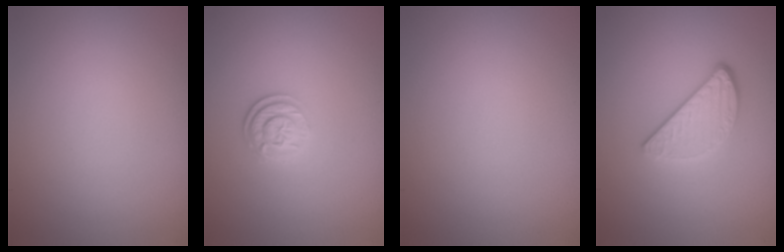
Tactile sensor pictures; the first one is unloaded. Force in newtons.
{"total": 2.6, "press": 2.0, "slide": 1.6}
{"total": 0.0}
{"total": 3.3, "press": 2.6, "slide": 2.0}